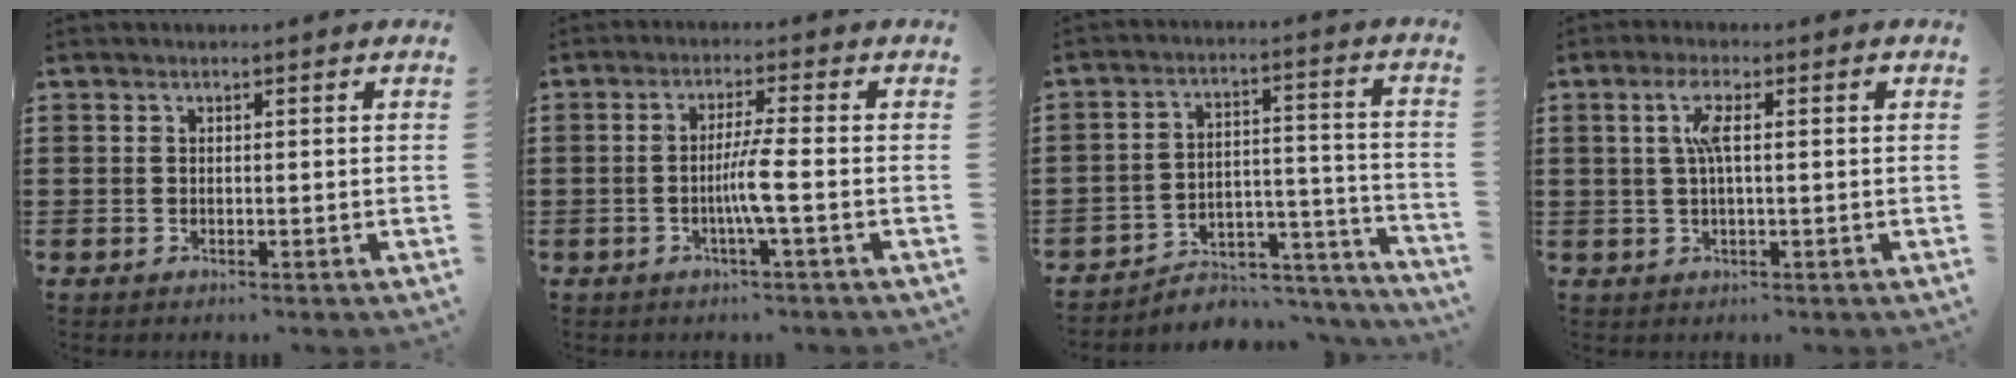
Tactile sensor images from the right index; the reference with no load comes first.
{"total": 4.4, "force": [-1.2, -0.5, 4.2], "torque": [-0.083, -0.011, -0.028]}
{"total": 5.3, "force": [-4.8, 1.9, 1.1], "torque": [-0.019, 0.012, -0.095]}
{"total": 4.3, "force": [0.9, 0.6, 4.1], "torque": [-0.081, 0.004, 0.011]}